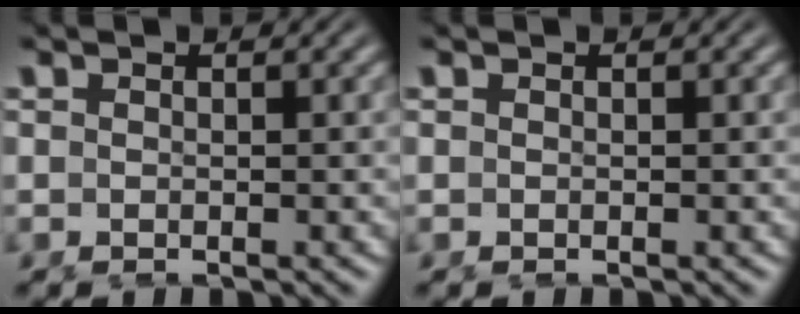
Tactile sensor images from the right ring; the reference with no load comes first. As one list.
[{"total": 0.0}]